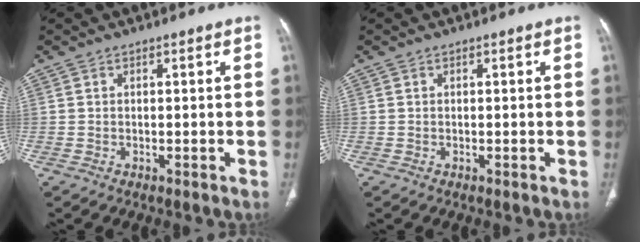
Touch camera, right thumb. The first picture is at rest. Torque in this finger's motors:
{"motor_torque": [-0.10, 0.12, -0.09, 0.08, 0.04]}